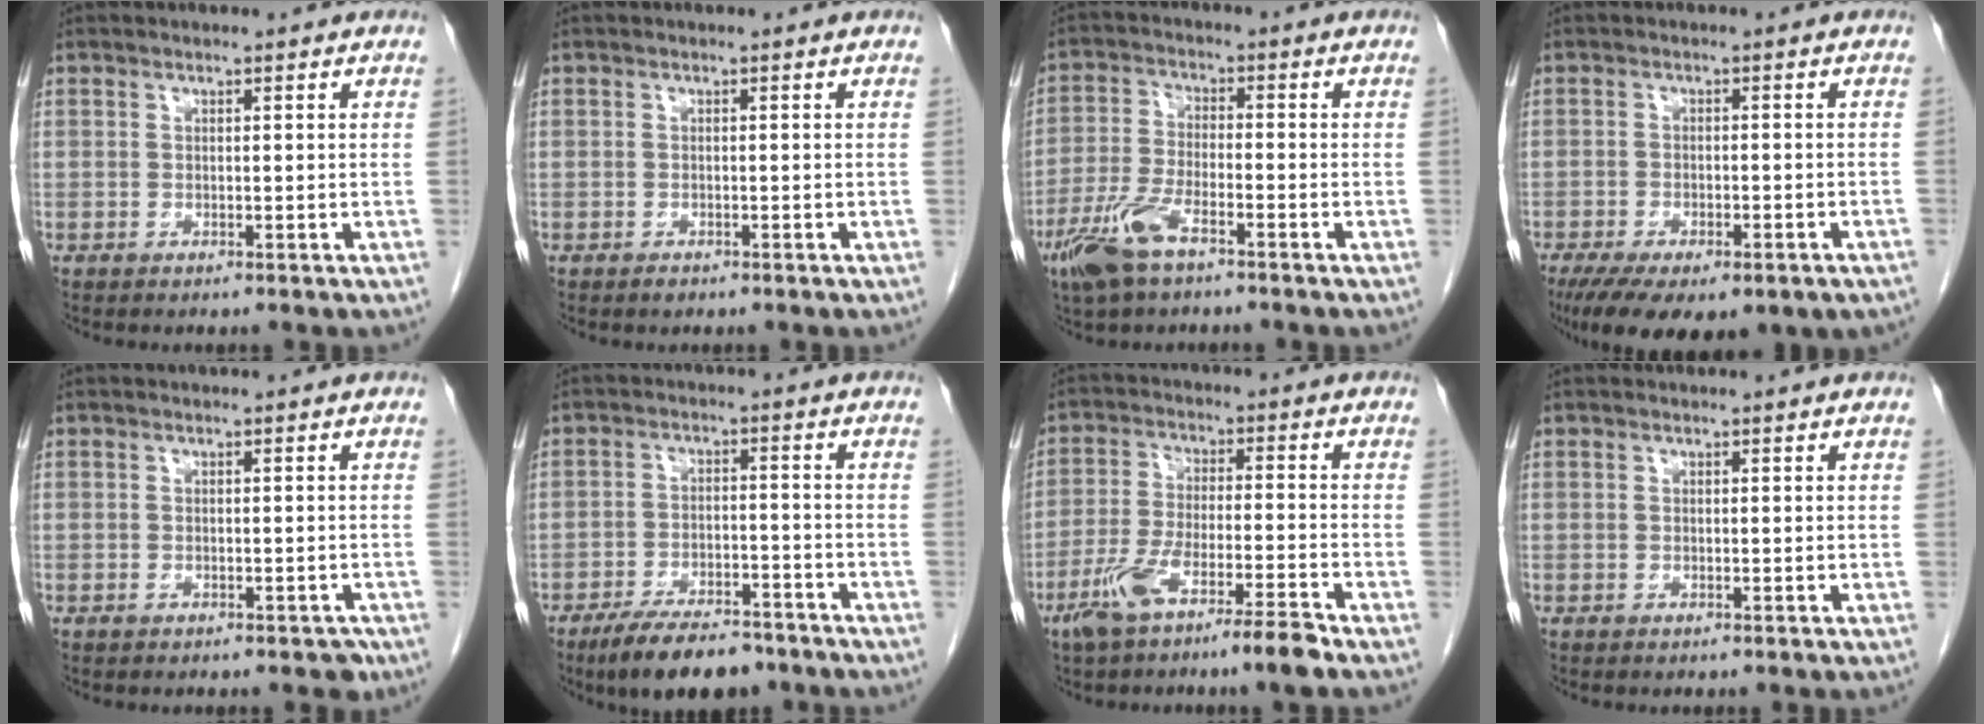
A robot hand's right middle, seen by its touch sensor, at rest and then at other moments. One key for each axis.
{"total": 0.7, "fx": -0.5, "fy": 0.4, "fz": 0.2, "tx": -0.005, "ty": 0.000, "tz": -0.007}
{"total": 8.0, "fx": -5.1, "fy": 2.2, "fz": 5.8, "tx": -0.133, "ty": -0.013, "tz": -0.099}
{"total": 15.0, "fx": -9.8, "fy": 5.8, "fz": 9.8, "tx": -0.170, "ty": -0.020, "tz": -0.134}
{"total": 2.3, "fx": -1.5, "fy": 1.3, "fz": 1.1, "tx": -0.005, "ty": 0.004, "tz": -0.016}
{"total": 10.4, "fx": -8.2, "fy": 3.4, "fz": 5.4, "tx": -0.081, "ty": -0.008, "tz": -0.135}
{"total": 9.1, "fx": -6.2, "fy": 0.3, "fz": 6.6, "tx": -0.132, "ty": -0.006, "tz": -0.117}
{"total": 0.0}